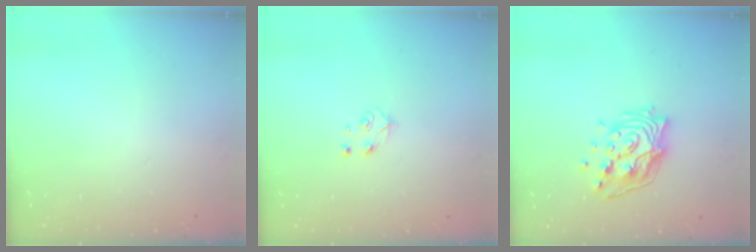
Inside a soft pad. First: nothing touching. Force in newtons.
{"total": 5.2, "press": 5.1, "slide": 0.7}
{"total": 14.9, "press": 14.8, "slide": 1.4}